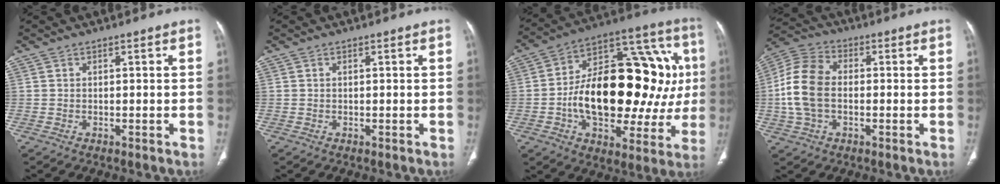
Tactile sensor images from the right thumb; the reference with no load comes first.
{"total": 0.0}
{"total": 32.0, "force": [0.4, 16.4, 27.5], "torque": [-0.395, 0.043, 0.015]}
{"total": 12.1, "force": [-0.7, 8.0, 9.0], "torque": [-0.186, 0.026, -0.019]}